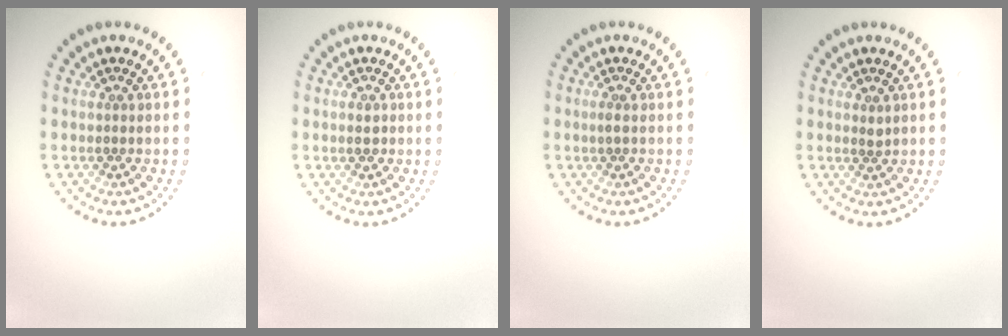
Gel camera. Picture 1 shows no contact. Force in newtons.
{"total": 0.9, "press": 0.9, "slide": 0.2}
{"total": 0.5, "press": 0.4, "slide": 0.3}
{"total": 0.5, "press": 0.4, "slide": 0.3}